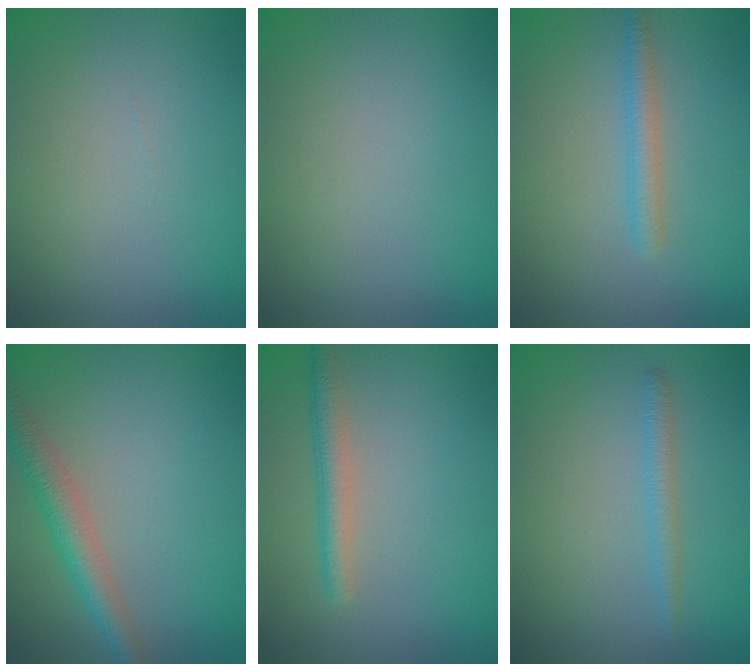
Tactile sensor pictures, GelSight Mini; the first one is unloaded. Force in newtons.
{"total": 0.0}
{"total": 1.9, "press": 1.9, "slide": 0.0}
{"total": 3.8, "press": 3.8, "slide": 0.1}
{"total": 2.6, "press": 2.6, "slide": 0.1}
{"total": 1.3, "press": 1.3, "slide": 0.0}